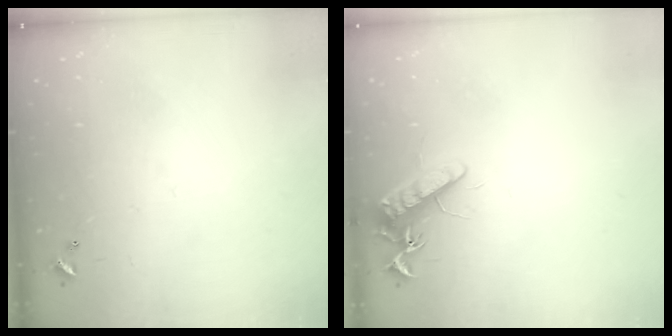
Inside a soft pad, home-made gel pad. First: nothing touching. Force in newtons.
{"total": 11.9, "press": 11.8, "slide": 1.3}